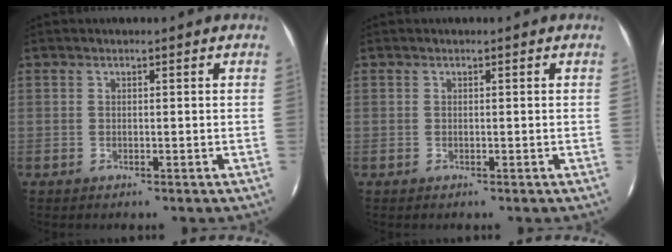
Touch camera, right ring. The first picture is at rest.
{"total": 0.0}